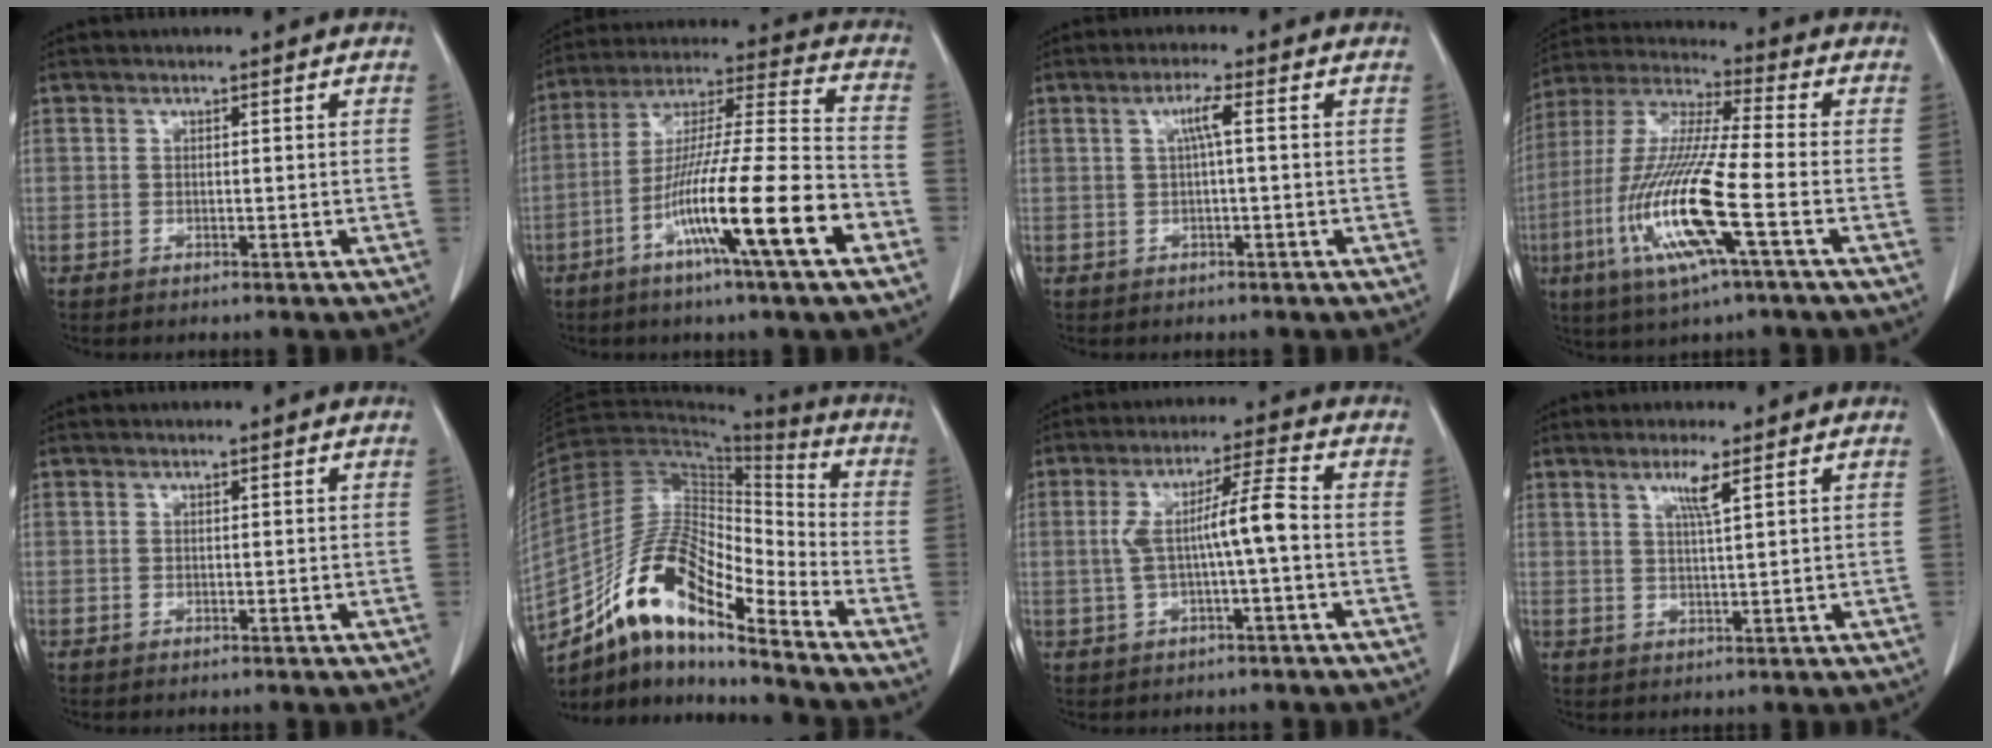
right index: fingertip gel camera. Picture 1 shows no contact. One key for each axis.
{"total": 18.3, "fx": -8.0, "fy": -0.1, "fz": 16.5, "tx": -0.296, "ty": -0.016, "tz": -0.141}
{"total": 2.7, "fx": 0.4, "fy": -0.2, "fz": 2.7, "tx": -0.052, "ty": 0.005, "tz": 0.009}
{"total": 16.4, "fx": -5.3, "fy": 0.5, "fz": 15.5, "tx": -0.330, "ty": -0.018, "tz": -0.106}
{"total": 0.0}
{"total": 15.2, "fx": -10.9, "fy": 3.4, "fz": 10.1, "tx": -0.188, "ty": 0.029, "tz": -0.193}
{"total": 7.1, "fx": -0.5, "fy": 0.2, "fz": 7.1, "tx": -0.135, "ty": 0.022, "tz": -0.007}
{"total": 3.2, "fx": 1.7, "fy": -0.6, "fz": 2.7, "tx": -0.055, "ty": -0.003, "tz": 0.034}